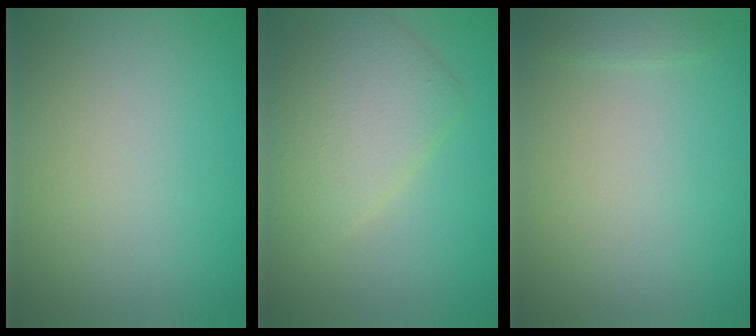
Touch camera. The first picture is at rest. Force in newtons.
{"total": 4.5, "press": 4.5, "slide": 0.2}
{"total": 1.0, "press": 1.0, "slide": 0.1}